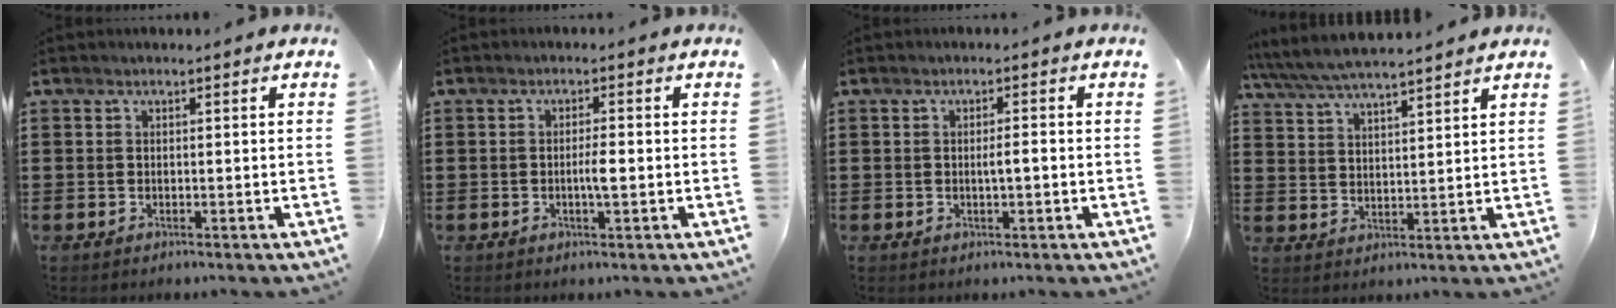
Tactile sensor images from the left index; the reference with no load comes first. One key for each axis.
{"total": 2.5, "fx": -0.4, "fy": 0.3, "fz": 2.4, "tx": -0.045, "ty": -0.001, "tz": -0.009}
{"total": 1.7, "fx": -0.3, "fy": 0.2, "fz": 1.7, "tx": -0.031, "ty": 0.001, "tz": -0.006}
{"total": 5.4, "fx": 5.0, "fy": 0.6, "fz": 1.9, "tx": -0.056, "ty": -0.022, "tz": 0.087}